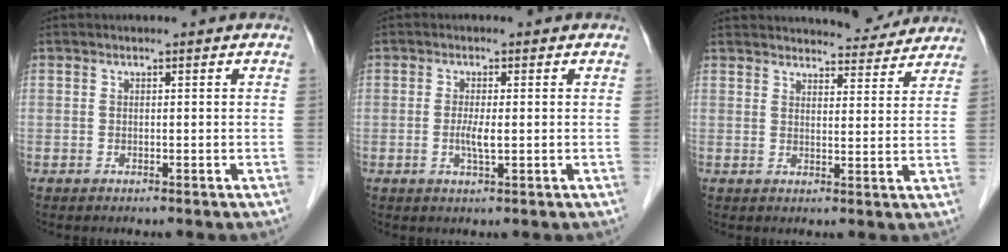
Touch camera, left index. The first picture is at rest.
{"total": 2.5, "force": [-0.3, 0.4, 2.5], "torque": [-0.054, -0.004, -0.005]}
{"total": 9.9, "force": [9.5, 2.1, 1.9], "torque": [-0.012, 0.001, 0.109]}